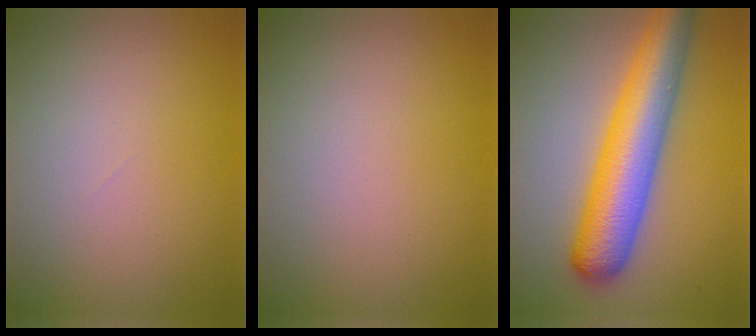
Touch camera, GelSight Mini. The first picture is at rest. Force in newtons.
{"total": 0.0}
{"total": 8.9, "press": 8.9, "slide": 0.3}